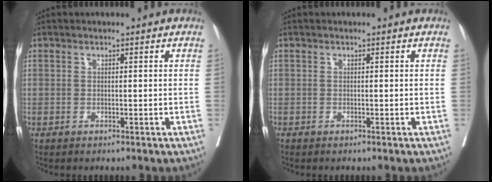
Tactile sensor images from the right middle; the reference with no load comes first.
{"total": 0.0}